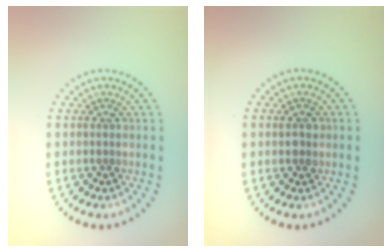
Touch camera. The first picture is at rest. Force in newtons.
{"total": 1.4, "press": 1.4, "slide": 0.3}